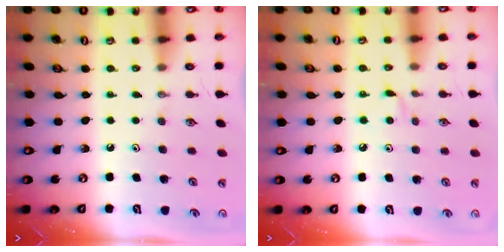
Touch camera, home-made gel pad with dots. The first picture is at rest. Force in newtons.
{"total": 3.7, "press": 3.7, "slide": 0.5}